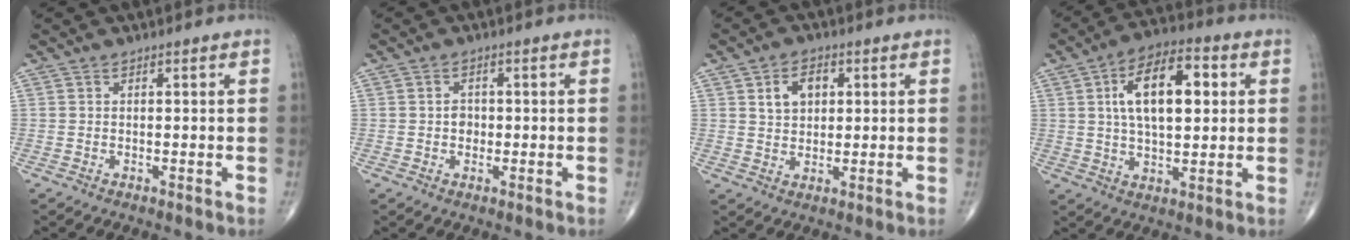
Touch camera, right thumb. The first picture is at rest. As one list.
[{"total": 2.2, "force": [-0.1, 1.8, 1.3], "torque": [-0.010, 0.004, -0.002]}, {"total": 5.6, "force": [1.9, 4.0, 3.6], "torque": [-0.039, -0.002, 0.032]}, {"total": 14.6, "force": [3.3, 7.2, 12.3], "torque": [-0.188, 0.008, 0.053]}]